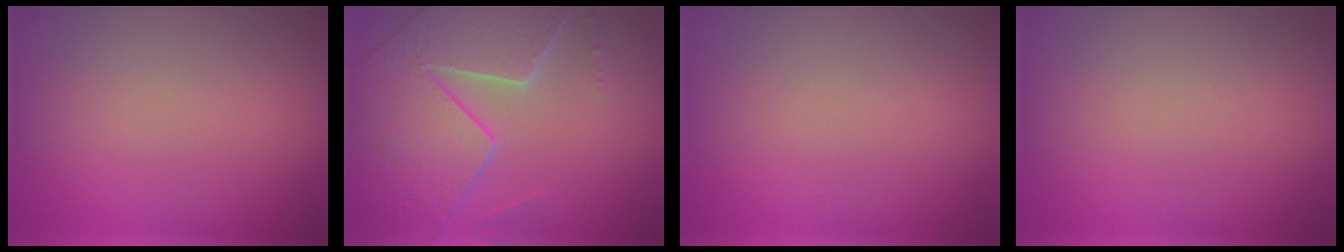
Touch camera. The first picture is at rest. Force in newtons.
{"total": 8.4, "press": 6.0, "slide": 5.9}
{"total": 0.0}
{"total": 0.0}